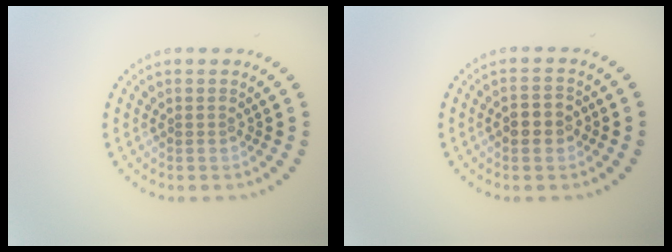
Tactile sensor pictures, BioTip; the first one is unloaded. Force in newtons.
{"total": 2.9, "press": 2.9, "slide": 0.3}